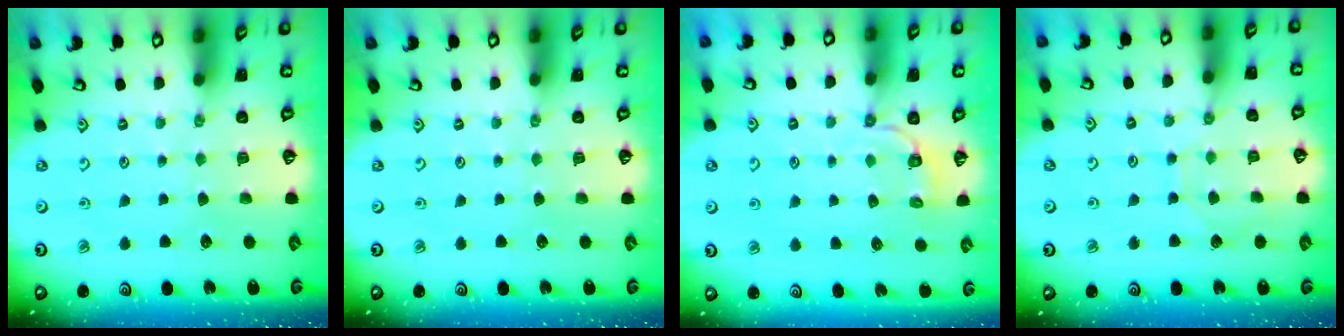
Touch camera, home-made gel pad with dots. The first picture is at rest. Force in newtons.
{"total": 0.0}
{"total": 3.3, "press": 1.9, "slide": 2.7}
{"total": 5.0, "press": 4.9, "slide": 0.4}